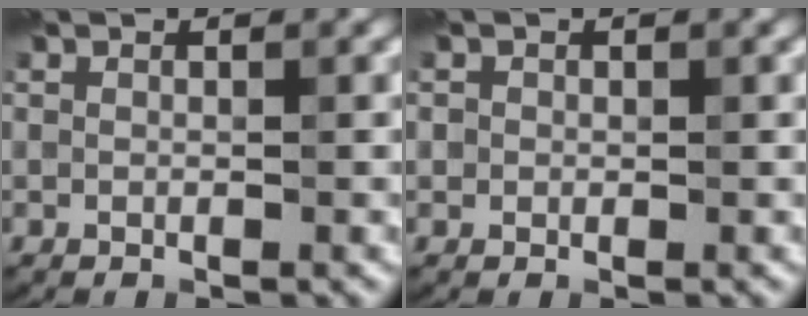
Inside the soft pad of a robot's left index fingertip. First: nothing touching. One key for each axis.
{"total": 1.0, "fx": 0.4, "fy": 0.9, "fz": 0.3, "tx": -0.002, "ty": 0.005, "tz": -0.005}